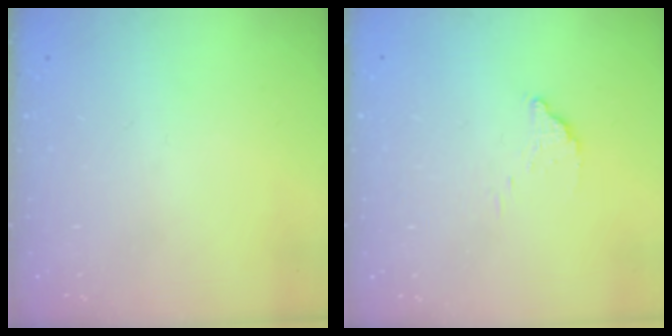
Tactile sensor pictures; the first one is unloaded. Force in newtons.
{"total": 2.8, "press": 2.8, "slide": 0.0}